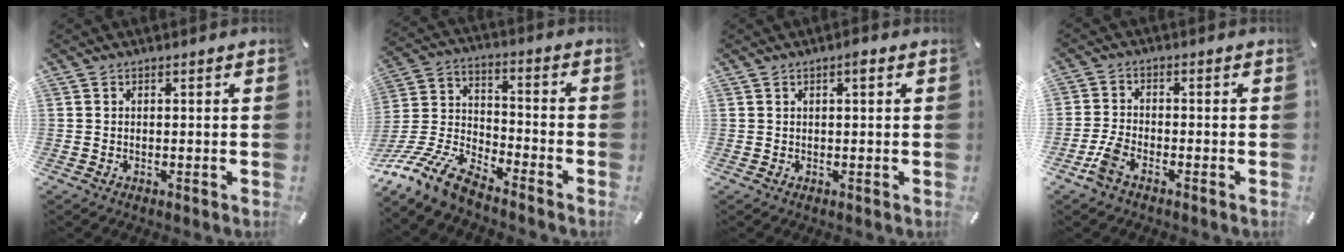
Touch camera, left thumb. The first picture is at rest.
{"total": 14.0, "force": [-11.7, 4.2, 6.5], "torque": [-0.136, 0.046, -0.224]}
{"total": 1.8, "force": [0.6, 0.6, 1.6], "torque": [-0.033, 0.006, 0.008]}
{"total": 4.8, "force": [-2.9, 2.8, 2.5], "torque": [-0.065, 0.010, -0.059]}